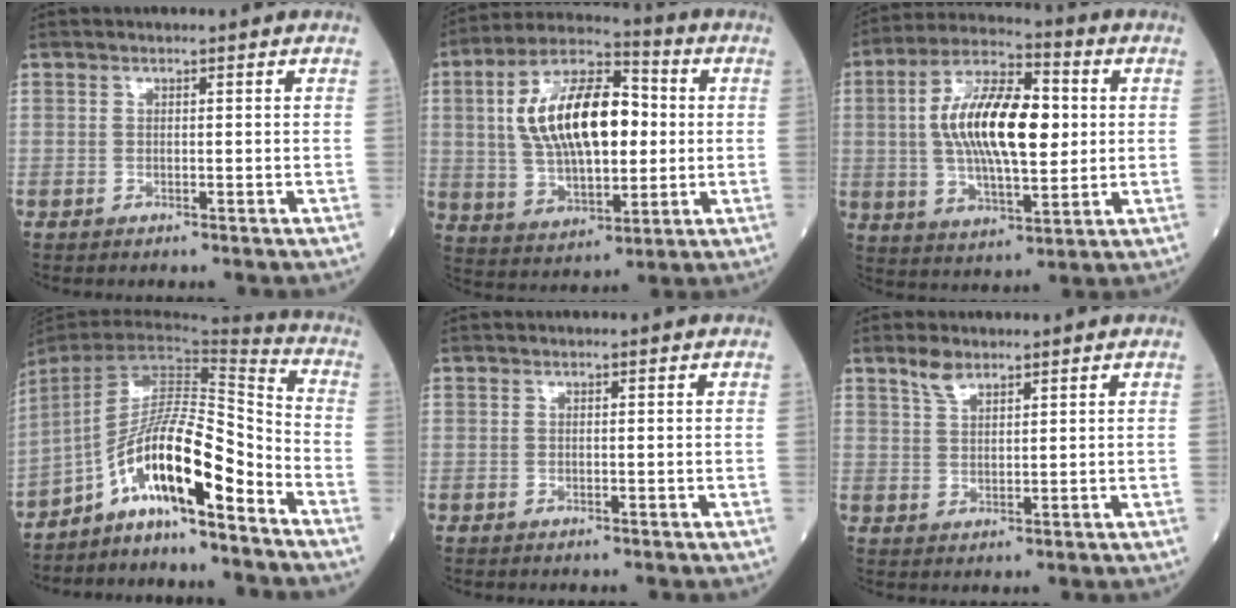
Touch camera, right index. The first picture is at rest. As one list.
[{"total": 17.4, "force": [2.1, 7.8, 15.5], "torque": [-0.294, 0.023, 0.037]}, {"total": 16.4, "force": [1.7, 5.8, 15.2], "torque": [-0.285, 0.015, 0.027]}, {"total": 13.8, "force": [-8.5, 1.8, 10.8], "torque": [-0.189, 0.025, -0.151]}, {"total": 0.0}, {"total": 3.2, "force": [2.5, 1.1, 1.6], "torque": [-0.035, 0.004, 0.052]}]